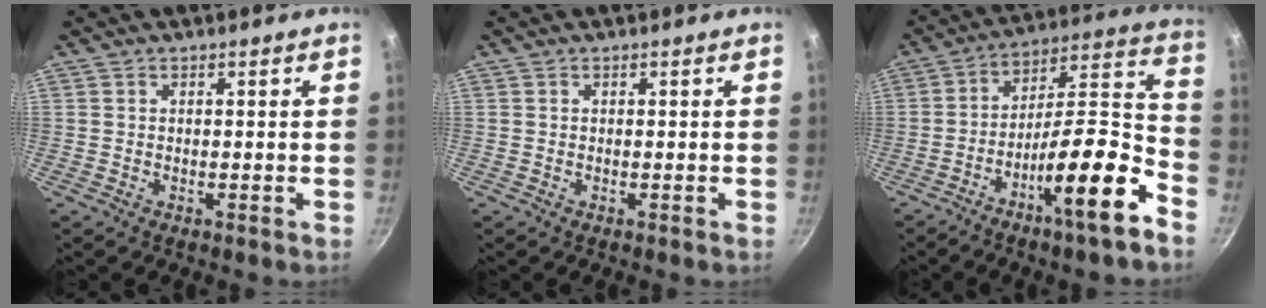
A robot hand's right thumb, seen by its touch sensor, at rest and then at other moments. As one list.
[{"total": 0.0}, {"total": 18.2, "force": [-9.5, 3.6, 15.1], "torque": [-0.201, 0.079, -0.162]}]